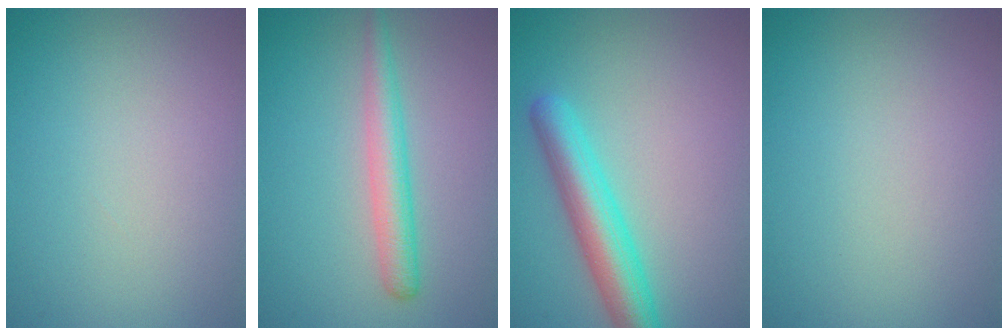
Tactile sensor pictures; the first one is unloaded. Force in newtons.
{"total": 2.9, "press": 2.9, "slide": 0.1}
{"total": 5.1, "press": 5.1, "slide": 0.1}
{"total": 0.0}